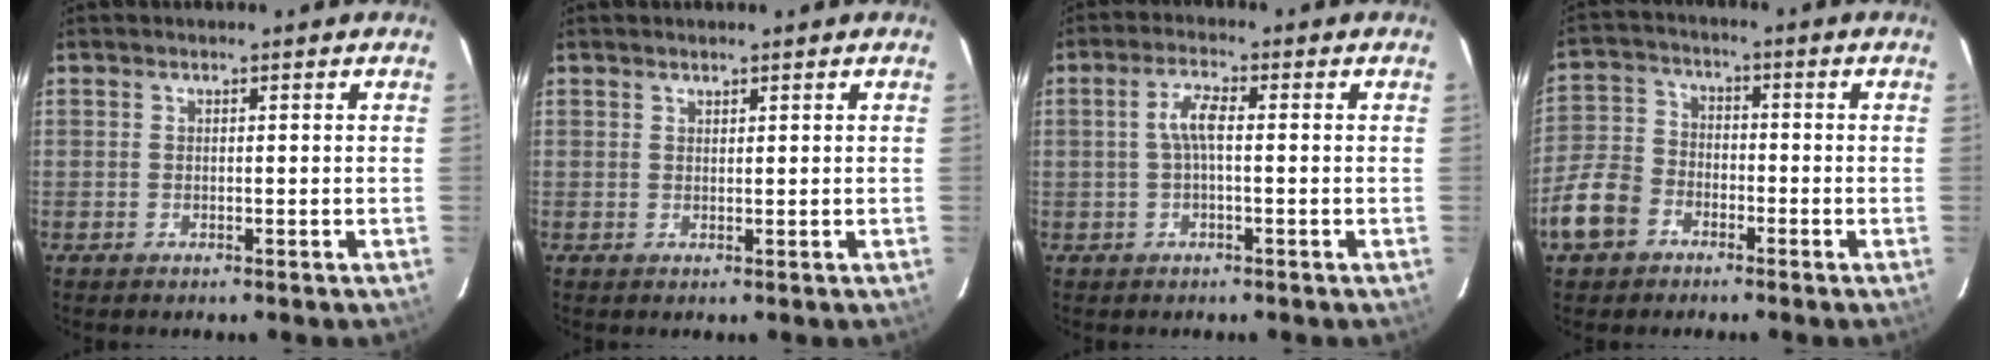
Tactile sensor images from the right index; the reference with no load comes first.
{"total": 0.8, "force": [0.7, 0.3, 0.2], "torque": [-0.003, 0.002, 0.013]}
{"total": 3.7, "force": [-0.1, 0.9, 3.6], "torque": [-0.073, 0.009, -0.001]}
{"total": 10.3, "force": [-5.4, 7.5, 4.5], "torque": [-0.111, 0.020, -0.107]}